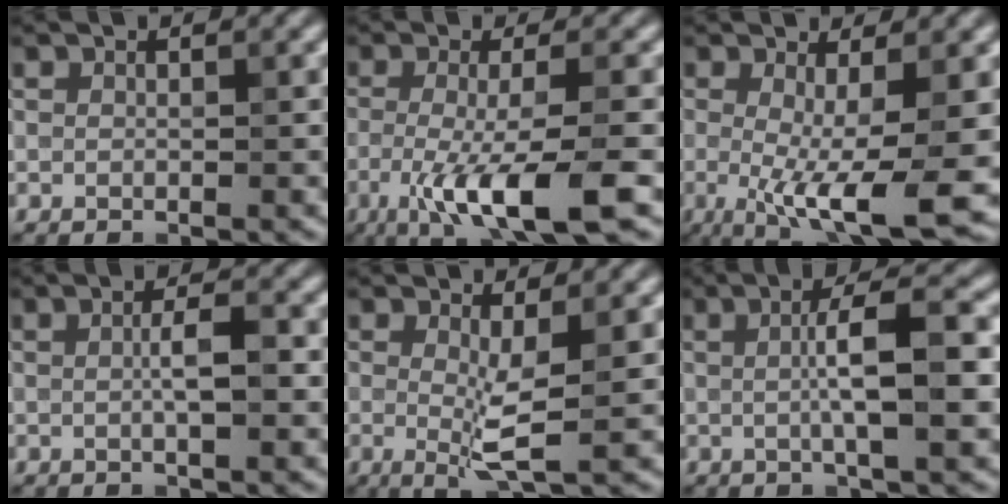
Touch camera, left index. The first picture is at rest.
{"total": 7.5, "force": [-3.3, 1.2, 6.6], "torque": [-0.114, -0.009, -0.062]}
{"total": 8.4, "force": [-1.5, 2.0, 8.0], "torque": [-0.136, -0.025, -0.022]}
{"total": 2.4, "force": [0.0, 0.4, 2.3], "torque": [-0.044, 0.005, -0.001]}
{"total": 3.4, "force": [0.1, 0.5, 3.4], "torque": [-0.065, -0.013, 0.002]}
{"total": 5.9, "force": [0.2, 1.2, 5.8], "torque": [-0.094, 0.011, 0.001]}